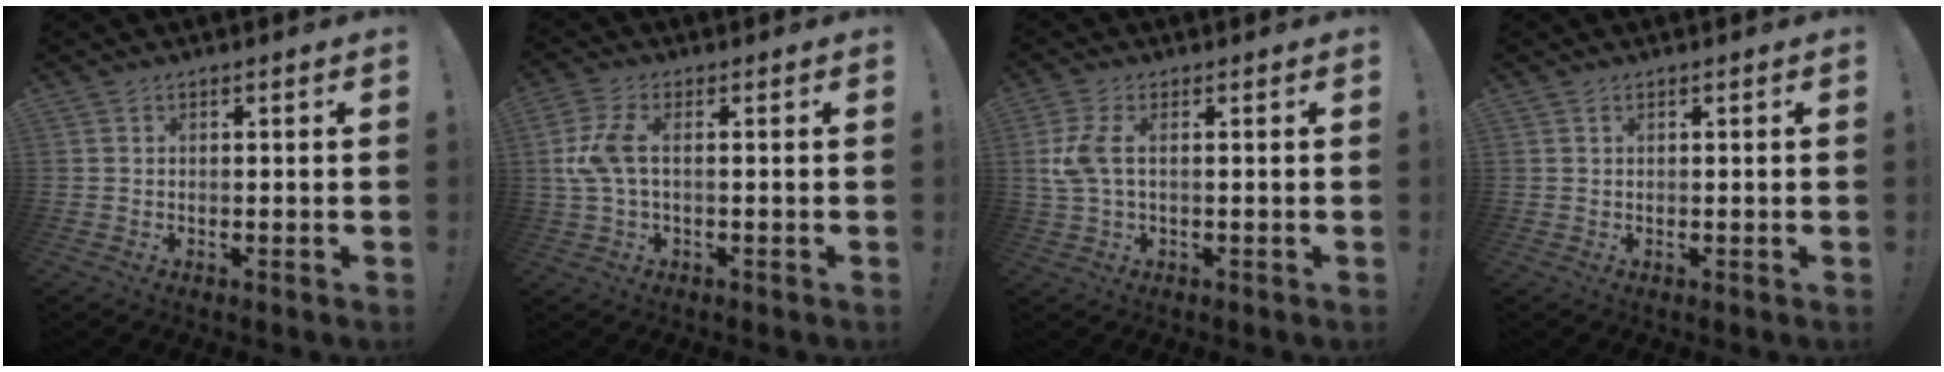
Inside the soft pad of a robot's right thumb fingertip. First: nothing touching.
{"total": 7.4, "force": [0.6, 2.9, 6.8], "torque": [-0.149, -0.008, 0.011]}
{"total": 6.1, "force": [0.6, 2.4, 5.6], "torque": [-0.123, -0.004, 0.011]}
{"total": 0.0}